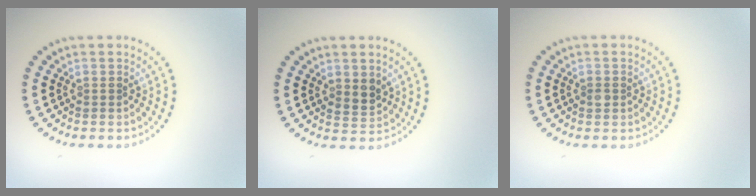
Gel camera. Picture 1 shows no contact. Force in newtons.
{"total": 1.9, "press": 1.8, "slide": 0.6}
{"total": 0.8, "press": 0.8, "slide": 0.1}